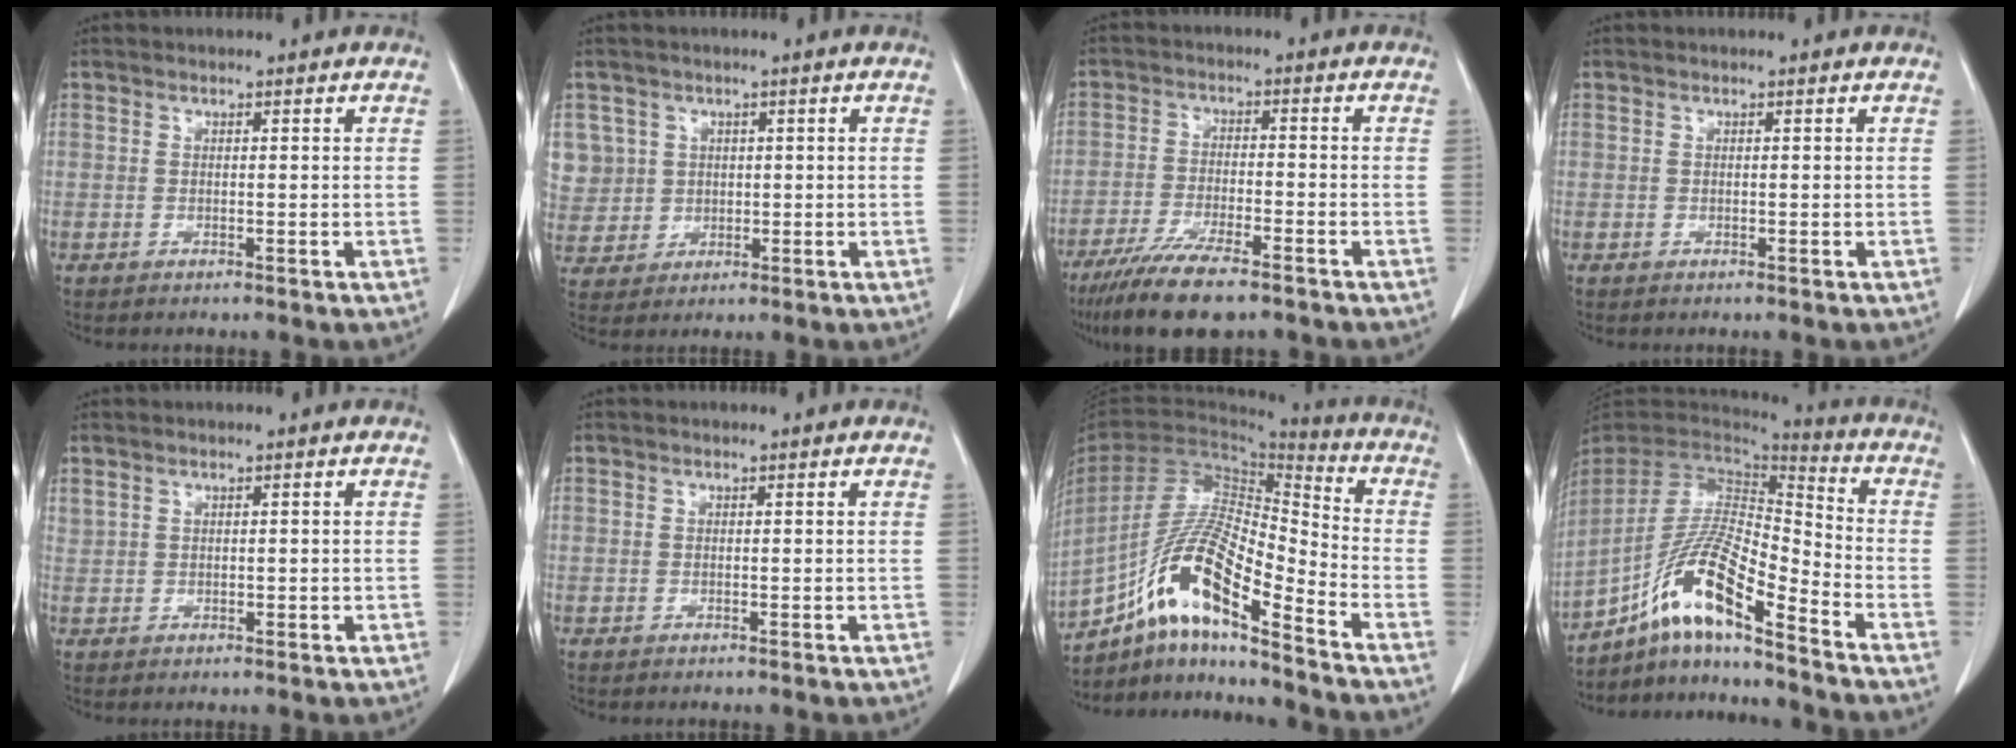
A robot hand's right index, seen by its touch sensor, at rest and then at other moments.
{"total": 8.8, "force": [2.5, 8.4, 0.8], "torque": [-0.042, 0.032, 0.076]}
{"total": 10.4, "force": [-7.8, 1.8, 6.6], "torque": [-0.115, -0.023, -0.129]}
{"total": 0.0}
{"total": 1.3, "force": [0.7, 0.9, 0.8], "torque": [-0.020, 0.008, 0.024]}
{"total": 0.0}
{"total": 16.3, "force": [-10.4, 2.2, 12.3], "torque": [-0.239, 0.004, -0.190]}
{"total": 14.8, "force": [-9.6, 1.4, 11.2], "torque": [-0.218, 0.003, -0.177]}